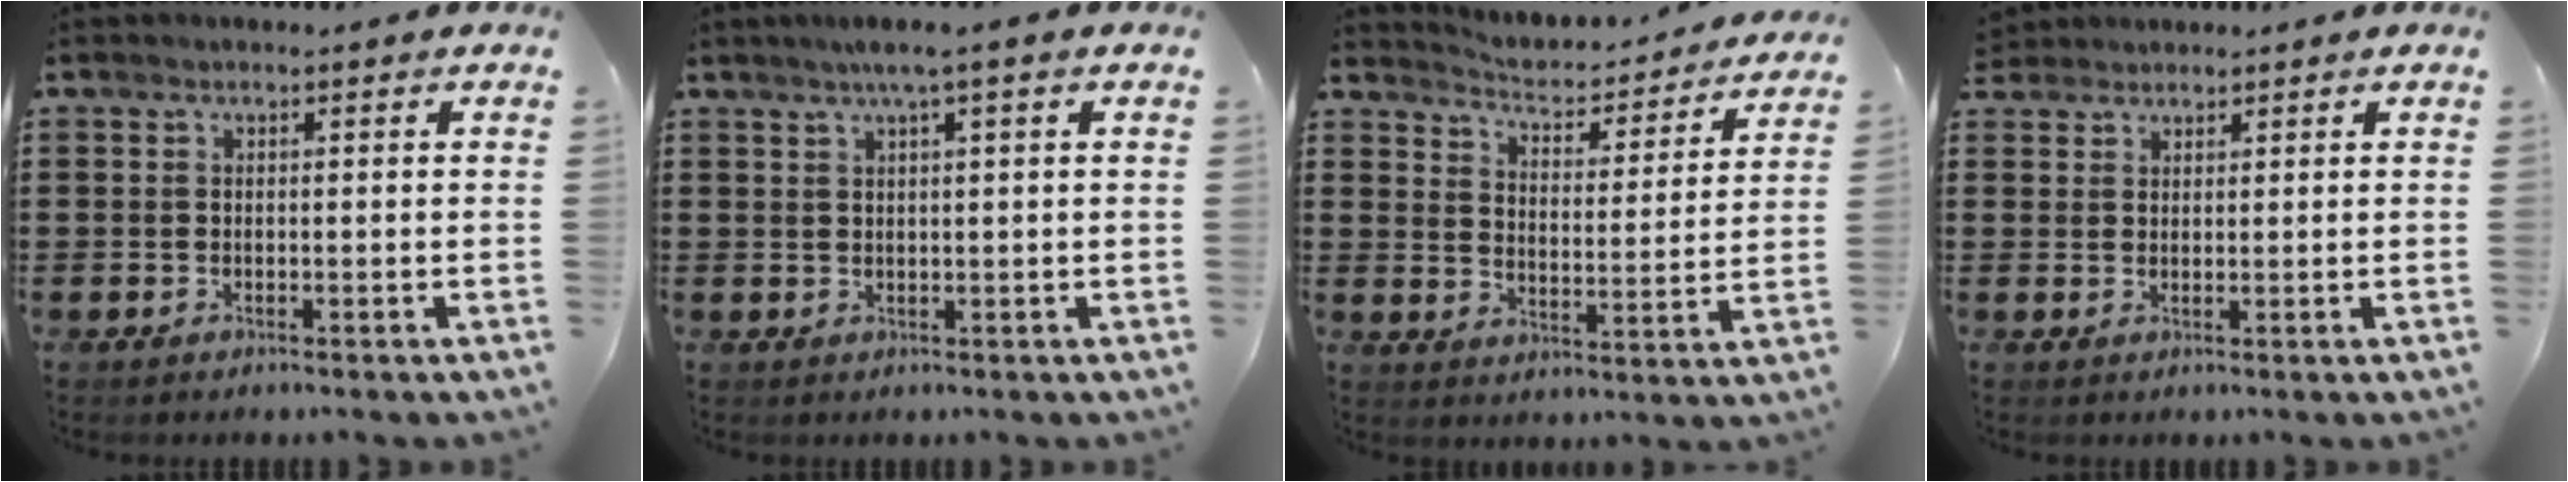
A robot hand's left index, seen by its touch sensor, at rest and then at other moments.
{"total": 2.6, "force": [1.4, -0.2, 2.2], "torque": [-0.044, 0.000, 0.025]}
{"total": 2.7, "force": [2.7, 0.1, 0.0], "torque": [-0.022, -0.035, 0.035]}
{"total": 1.7, "force": [1.6, 0.7, -0.2], "torque": [-0.002, 0.004, 0.032]}